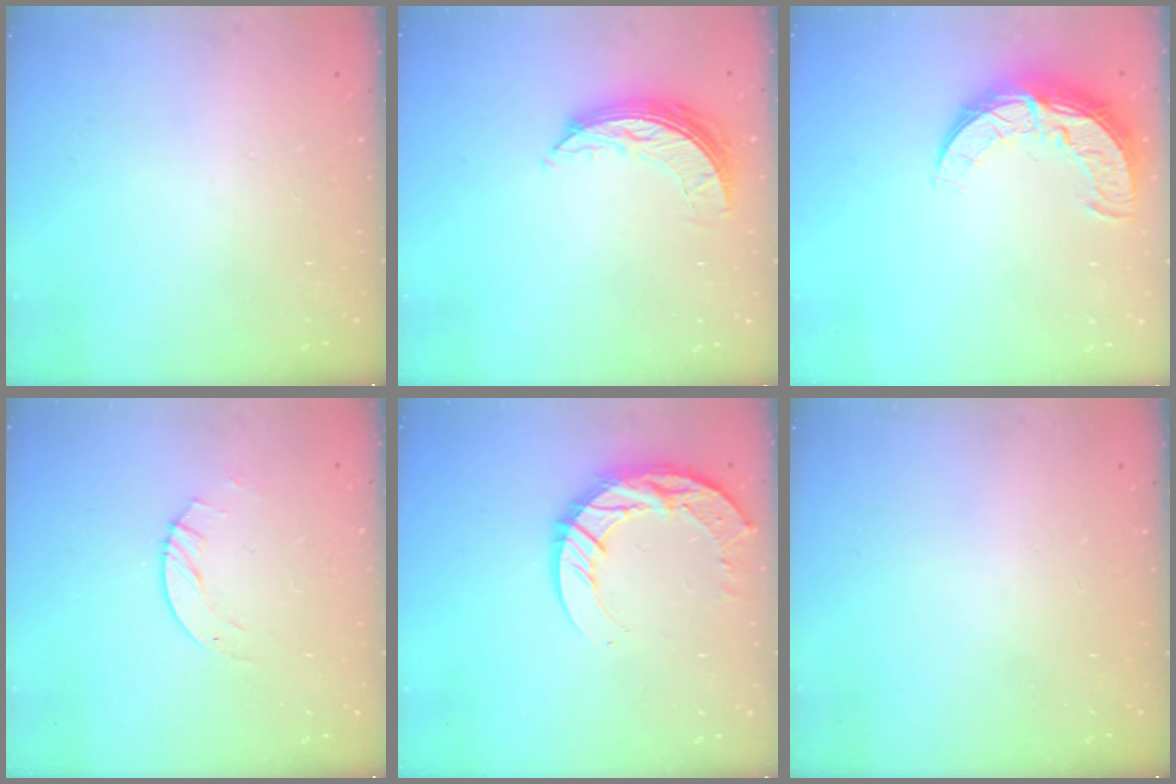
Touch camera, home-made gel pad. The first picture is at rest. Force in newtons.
{"total": 8.6, "press": 8.6, "slide": 0.8}
{"total": 10.3, "press": 10.3, "slide": 0.7}
{"total": 5.0, "press": 5.0, "slide": 0.5}
{"total": 13.1, "press": 13.1, "slide": 1.1}
{"total": 0.0}